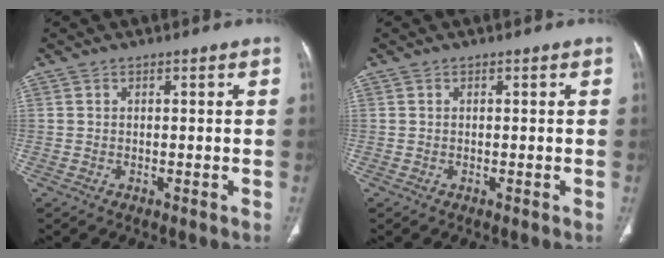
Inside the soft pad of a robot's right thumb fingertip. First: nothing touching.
{"total": 0.0}